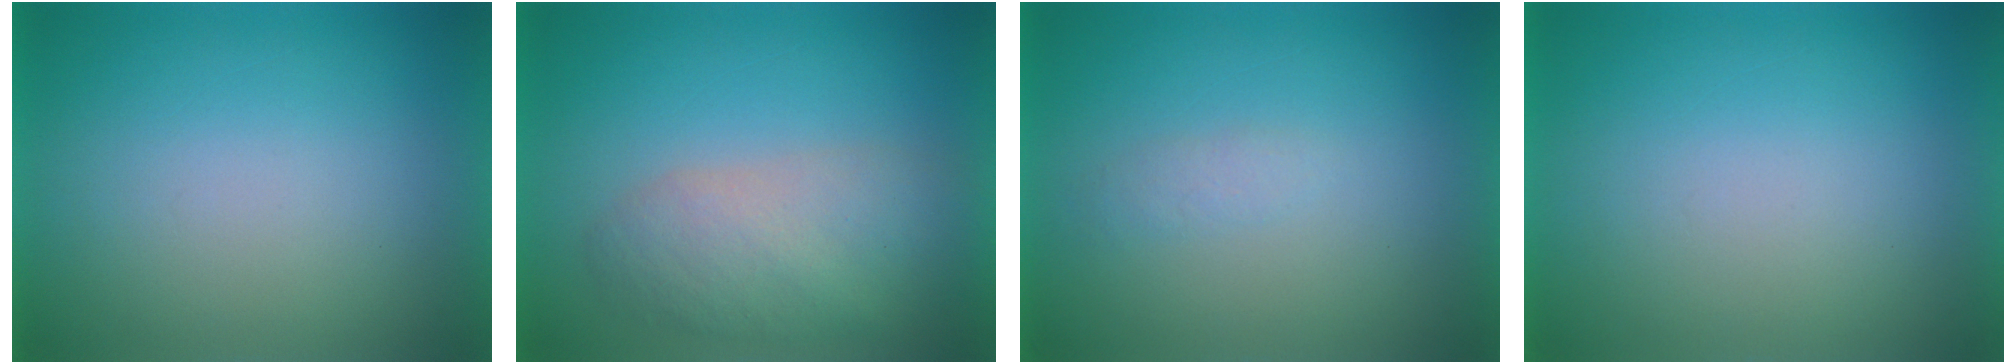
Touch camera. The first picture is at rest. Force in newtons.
{"total": 5.5}
{"total": 1.4}
{"total": 0.0}